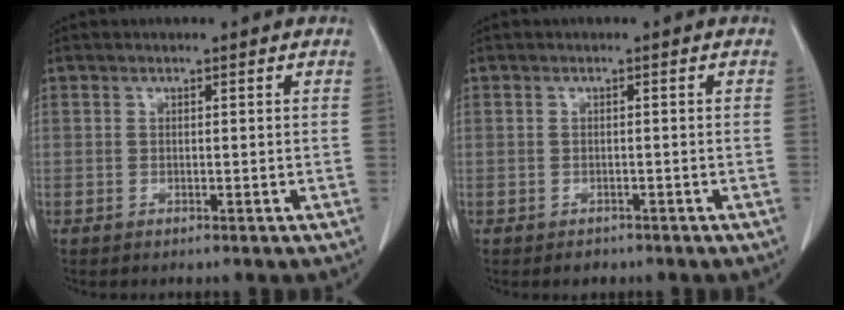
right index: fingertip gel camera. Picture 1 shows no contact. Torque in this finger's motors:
{"motor_torque": [-0.56, -0.29, -0.30, -0.09]}